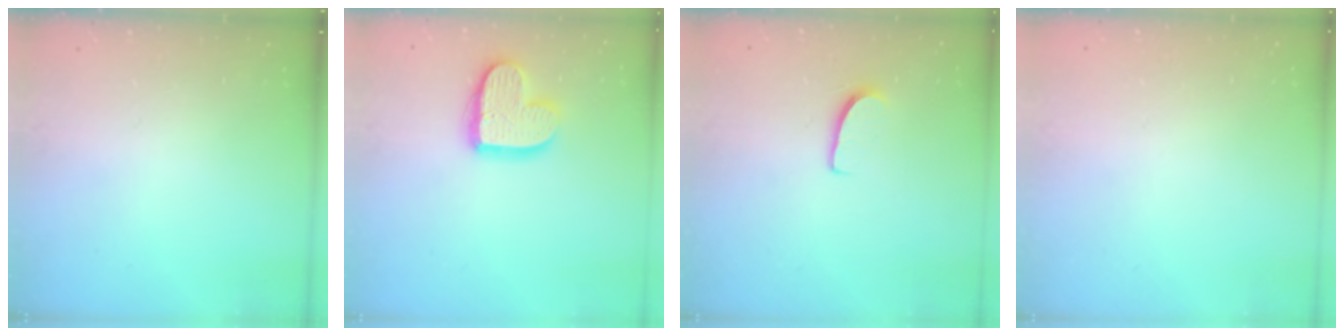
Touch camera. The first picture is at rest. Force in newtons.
{"total": 14.4, "press": 14.3, "slide": 1.0}
{"total": 5.8, "press": 5.8, "slide": 0.5}
{"total": 0.0}